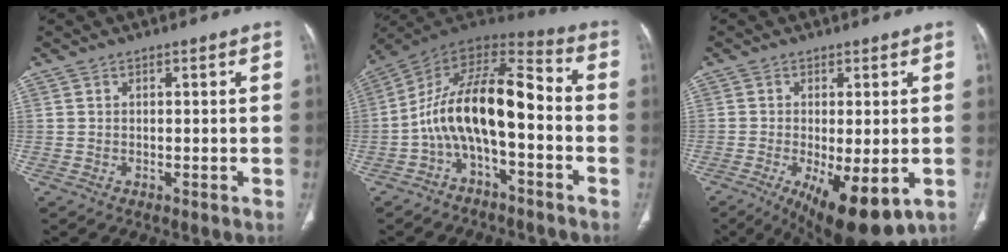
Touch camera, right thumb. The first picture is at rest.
{"total": 16.0, "force": [-3.6, 7.0, 14.0], "torque": [-0.232, 0.085, -0.070]}
{"total": 13.6, "force": [-4.9, 5.0, 11.7], "torque": [-0.170, -0.018, -0.061]}